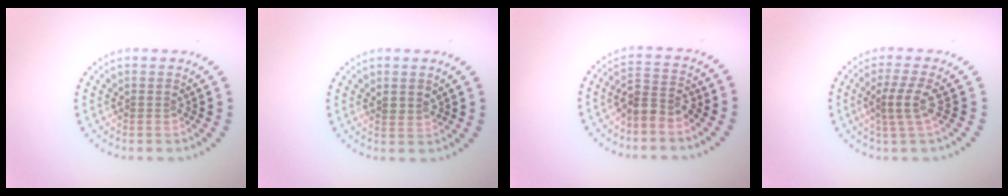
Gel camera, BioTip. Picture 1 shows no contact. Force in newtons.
{"total": 0.9, "press": 0.7, "slide": 0.6}
{"total": 2.7, "press": 2.4, "slide": 1.2}
{"total": 2.5, "press": 2.0, "slide": 1.5}